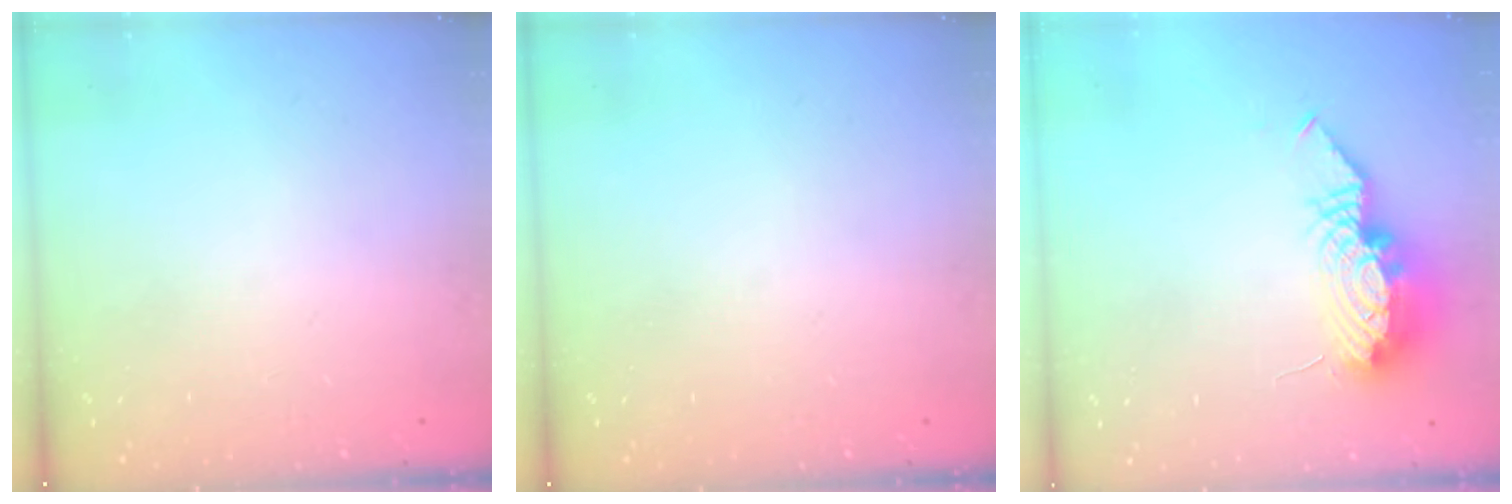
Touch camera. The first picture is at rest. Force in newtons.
{"total": 0.0}
{"total": 12.9, "press": 12.9, "slide": 0.8}